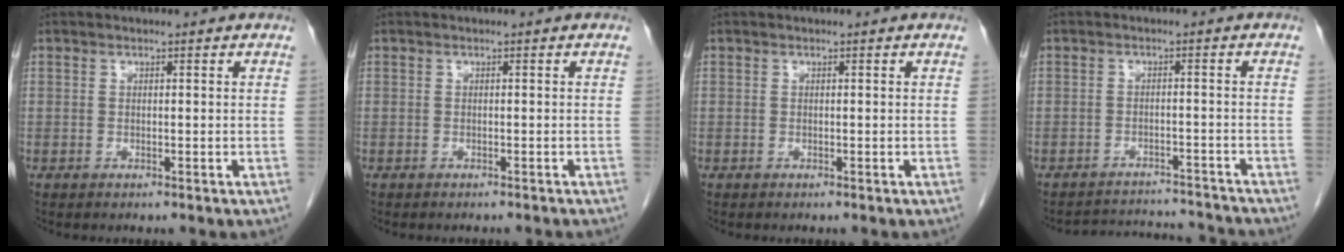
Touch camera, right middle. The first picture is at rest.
{"total": 2.0, "force": [-1.9, 0.2, 0.6], "torque": [-0.011, -0.003, -0.022]}
{"total": 0.0}
{"total": 9.4, "force": [-9.4, 0.7, 0.3], "torque": [-0.005, 0.014, -0.121]}